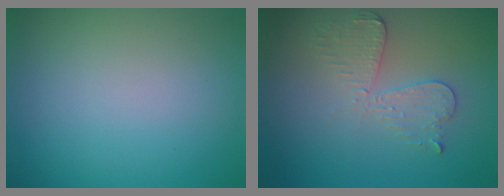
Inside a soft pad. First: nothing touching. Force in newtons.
{"total": 3.0, "press": 2.7, "slide": 1.2}